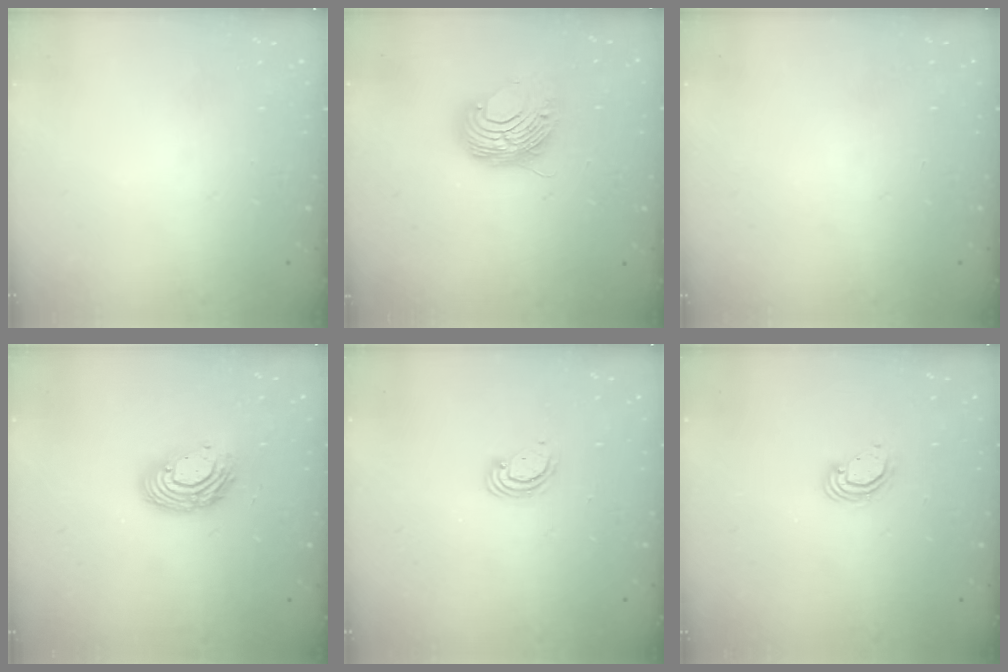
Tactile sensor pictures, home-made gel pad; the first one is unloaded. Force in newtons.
{"total": 9.1, "press": 9.1, "slide": 0.6}
{"total": 0.0}
{"total": 11.3, "press": 11.2, "slide": 1.1}
{"total": 2.4, "press": 2.4, "slide": 0.2}
{"total": 4.1, "press": 4.1, "slide": 0.3}